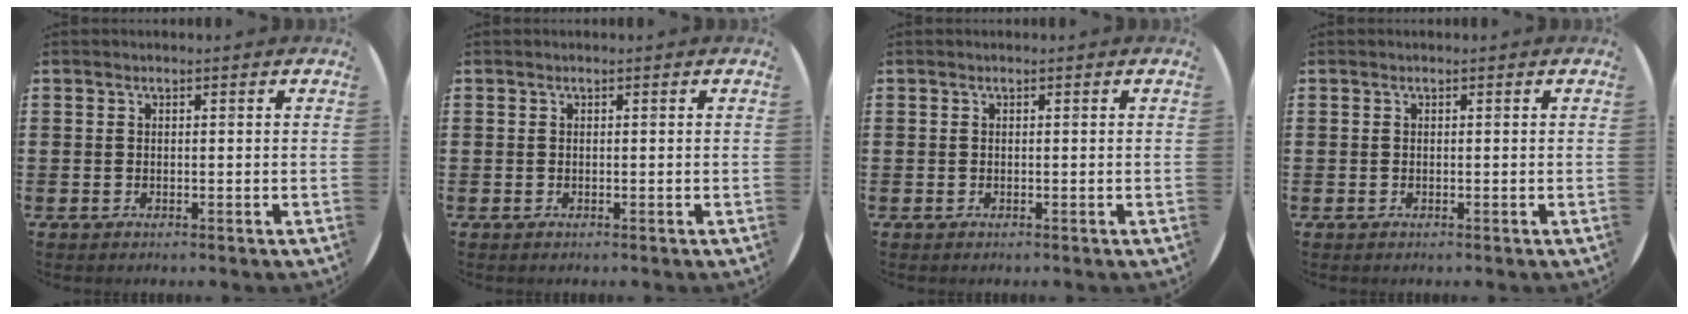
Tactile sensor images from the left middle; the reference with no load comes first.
{"total": 0.0}
{"total": 0.0}
{"total": 0.0}